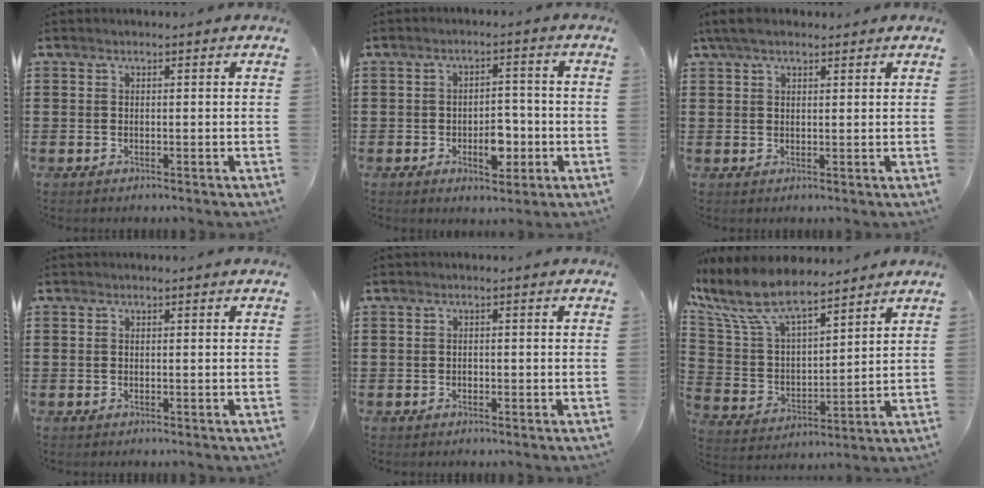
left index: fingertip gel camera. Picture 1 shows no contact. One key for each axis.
{"total": 5.6, "fx": -1.7, "fy": 3.2, "fz": 4.2, "tx": -0.056, "ty": 0.003, "tz": -0.032}
{"total": 3.4, "fx": 2.3, "fy": 1.3, "fz": 2.3, "tx": -0.049, "ty": 0.007, "tz": 0.043}
{"total": 0.0}
{"total": 0.5, "fx": -0.2, "fy": 0.3, "fz": 0.3, "tx": -0.009, "ty": 0.000, "tz": -0.004}
{"total": 10.7, "fx": 8.4, "fy": 3.2, "fz": 5.8, "tx": -0.150, "ty": -0.037, "tz": 0.147}